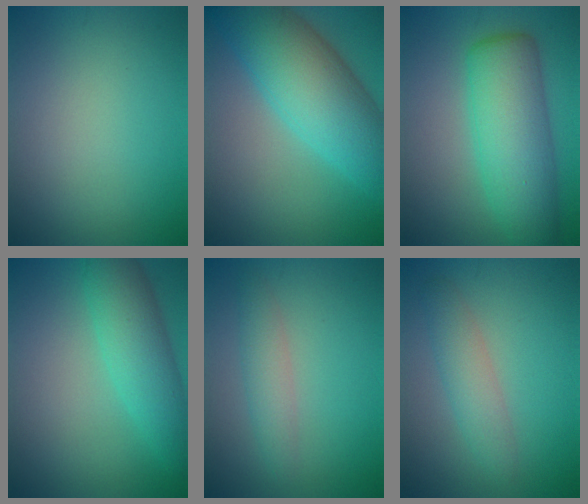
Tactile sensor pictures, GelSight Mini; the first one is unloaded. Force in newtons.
{"total": 10.3, "press": 10.3, "slide": 0.2}
{"total": 8.2, "press": 8.2, "slide": 0.2}
{"total": 5.6, "press": 5.6, "slide": 0.2}
{"total": 2.4, "press": 2.4, "slide": 0.0}
{"total": 2.8, "press": 2.8, "slide": 0.0}